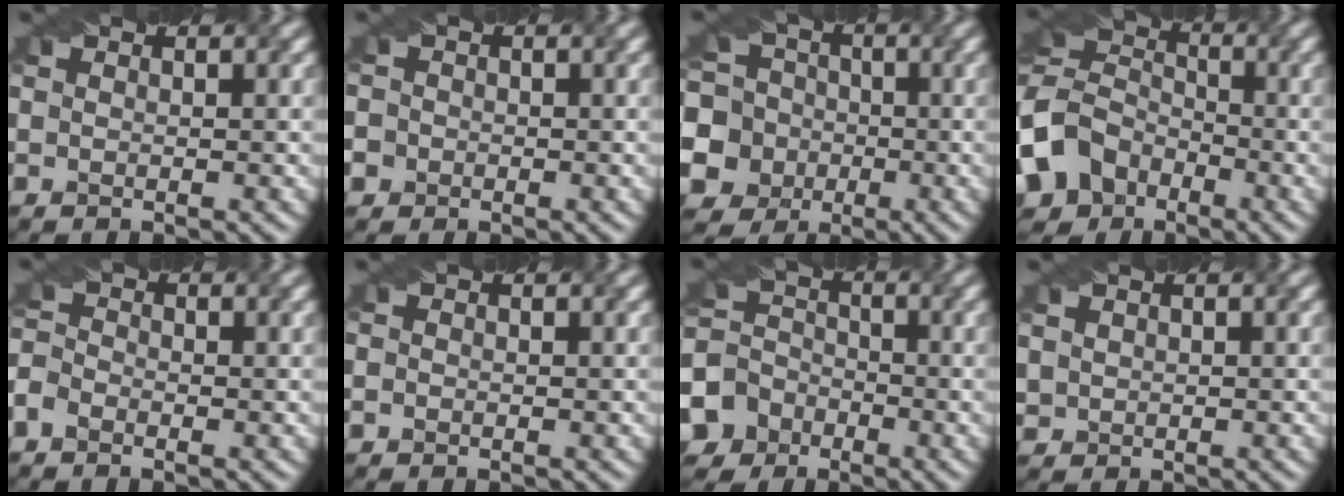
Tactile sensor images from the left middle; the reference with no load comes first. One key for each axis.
{"total": 3.7, "fx": -0.8, "fy": 3.5, "fz": 1.2, "tx": -0.021, "ty": 0.034, "tz": -0.038}
{"total": 10.8, "fx": -2.8, "fy": 9.7, "fz": 3.8, "tx": -0.099, "ty": 0.001, "tz": -0.069}
{"total": 9.2, "fx": -5.1, "fy": 6.8, "fz": 3.7, "tx": -0.095, "ty": 0.009, "tz": -0.098}
{"total": 2.3, "fx": -1.9, "fy": 1.2, "fz": 0.8, "tx": -0.023, "ty": 0.011, "tz": -0.038}
{"total": 0.7, "fx": -0.4, "fy": 0.5, "fz": 0.3, "tx": -0.003, "ty": 0.009, "tz": -0.011}
{"total": 8.4, "fx": -4.9, "fy": 6.7, "fz": 1.5, "tx": -0.042, "ty": -0.009, "tz": -0.097}
{"total": 1.7, "fx": 0.8, "fy": 1.3, "fz": 0.6, "tx": -0.029, "ty": 0.009, "tz": 0.034}